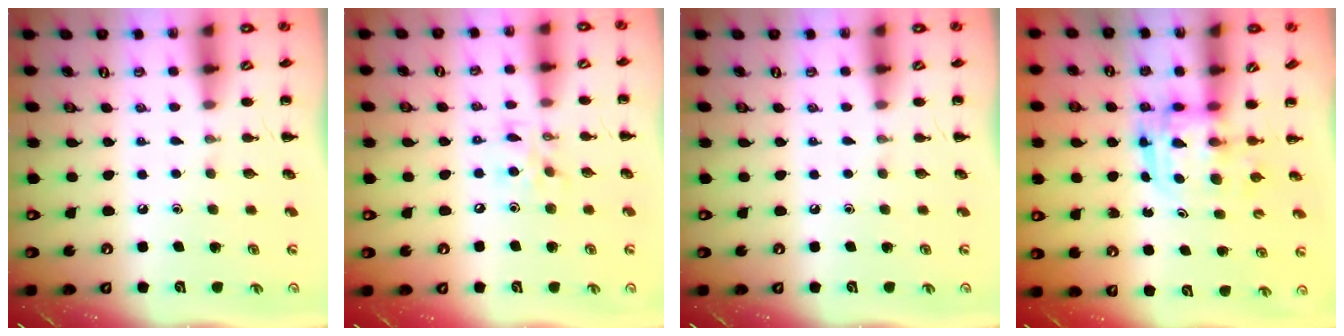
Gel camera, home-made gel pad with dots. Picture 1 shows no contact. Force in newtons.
{"total": 9.2, "press": 9.1, "slide": 1.1}
{"total": 0.0}
{"total": 3.0, "press": 3.0, "slide": 0.3}